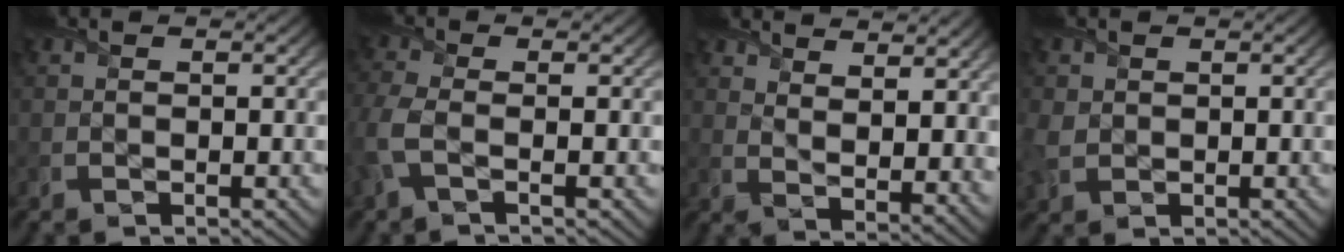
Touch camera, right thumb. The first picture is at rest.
{"total": 4.1, "force": [-1.2, 1.8, 3.4], "torque": [-0.102, -0.002, -0.035]}
{"total": 9.2, "force": [6.7, 3.2, 5.5], "torque": [-0.100, -0.003, 0.108]}
{"total": 3.7, "force": [0.6, 3.1, 1.8], "torque": [-0.063, -0.002, 0.011]}